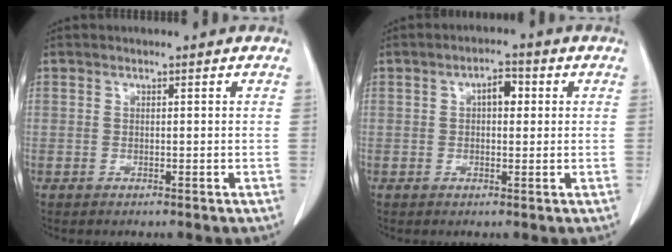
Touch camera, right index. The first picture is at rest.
{"total": 3.3, "force": [0.7, 1.6, 2.8], "torque": [-0.044, 0.012, 0.008]}